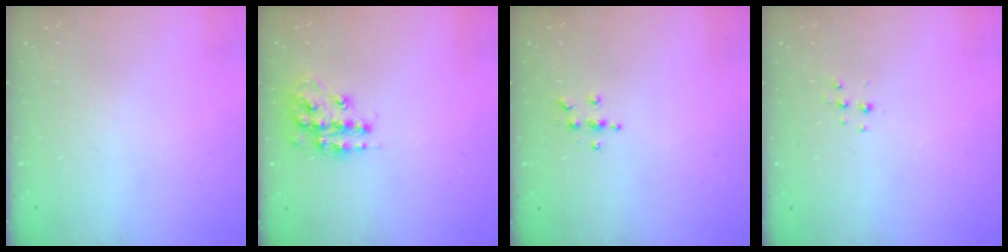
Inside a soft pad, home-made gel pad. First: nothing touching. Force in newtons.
{"total": 13.8, "press": 13.8, "slide": 0.8}
{"total": 3.8, "press": 3.8, "slide": 0.4}
{"total": 3.8, "press": 3.7, "slide": 0.7}